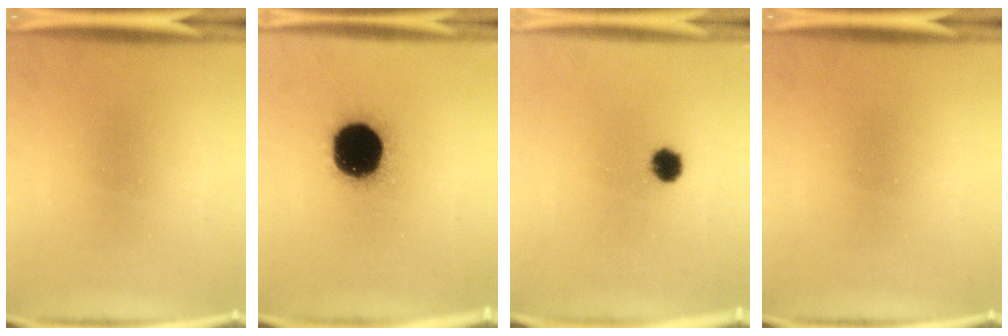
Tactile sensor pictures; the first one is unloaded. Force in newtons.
{"total": 19.4}
{"total": 3.8}
{"total": 0.0}